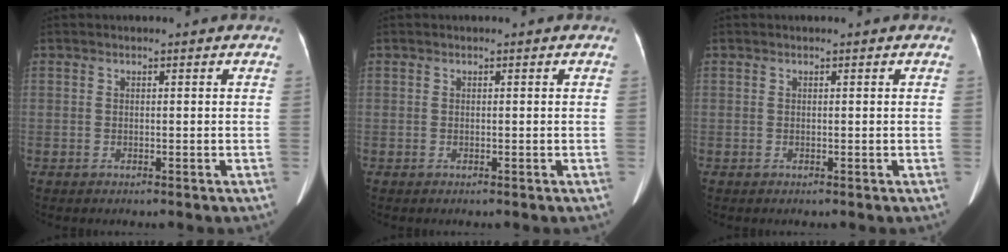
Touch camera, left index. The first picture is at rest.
{"total": 0.0}
{"total": 0.0}